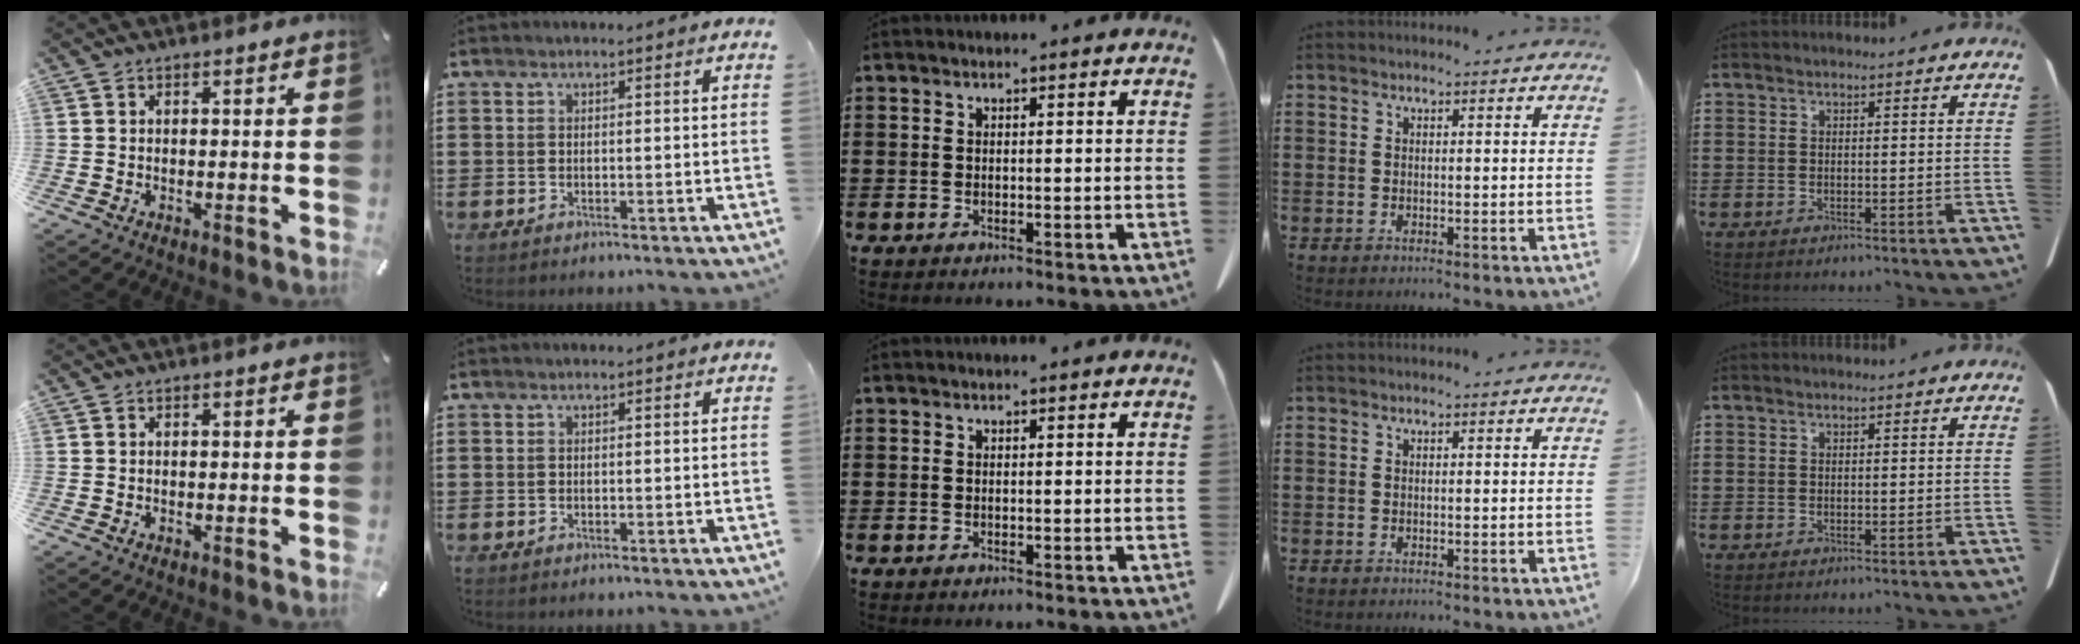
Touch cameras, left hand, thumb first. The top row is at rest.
{}